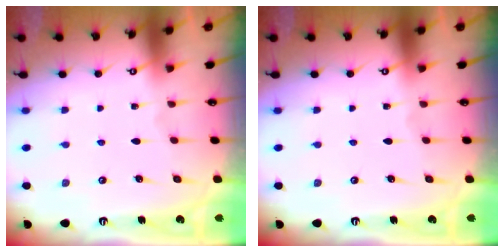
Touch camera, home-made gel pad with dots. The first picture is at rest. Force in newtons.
{"total": 0.0}